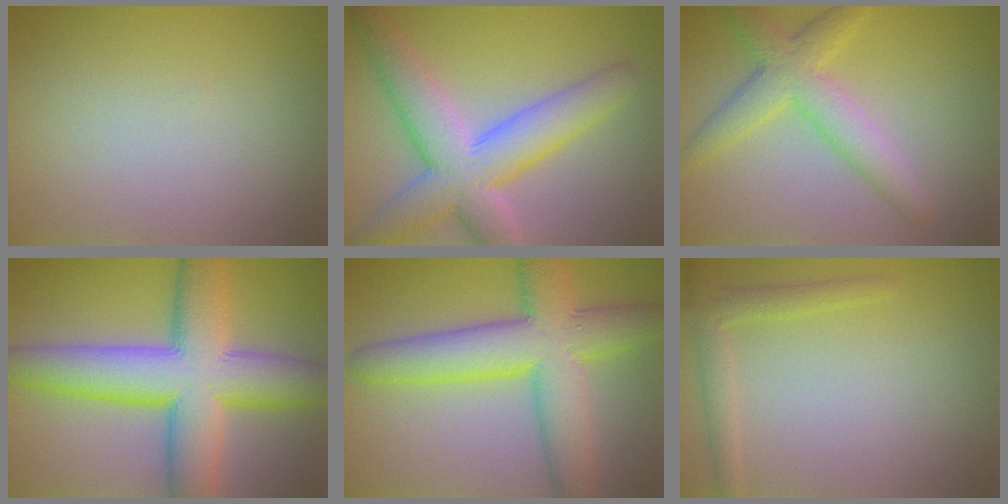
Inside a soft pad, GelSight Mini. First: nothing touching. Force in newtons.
{"total": 8.3, "press": 8.3, "slide": 0.5}
{"total": 4.6, "press": 4.6, "slide": 0.1}
{"total": 11.9, "press": 11.9, "slide": 0.2}
{"total": 9.3, "press": 9.3, "slide": 0.4}
{"total": 2.0, "press": 2.0, "slide": 0.1}